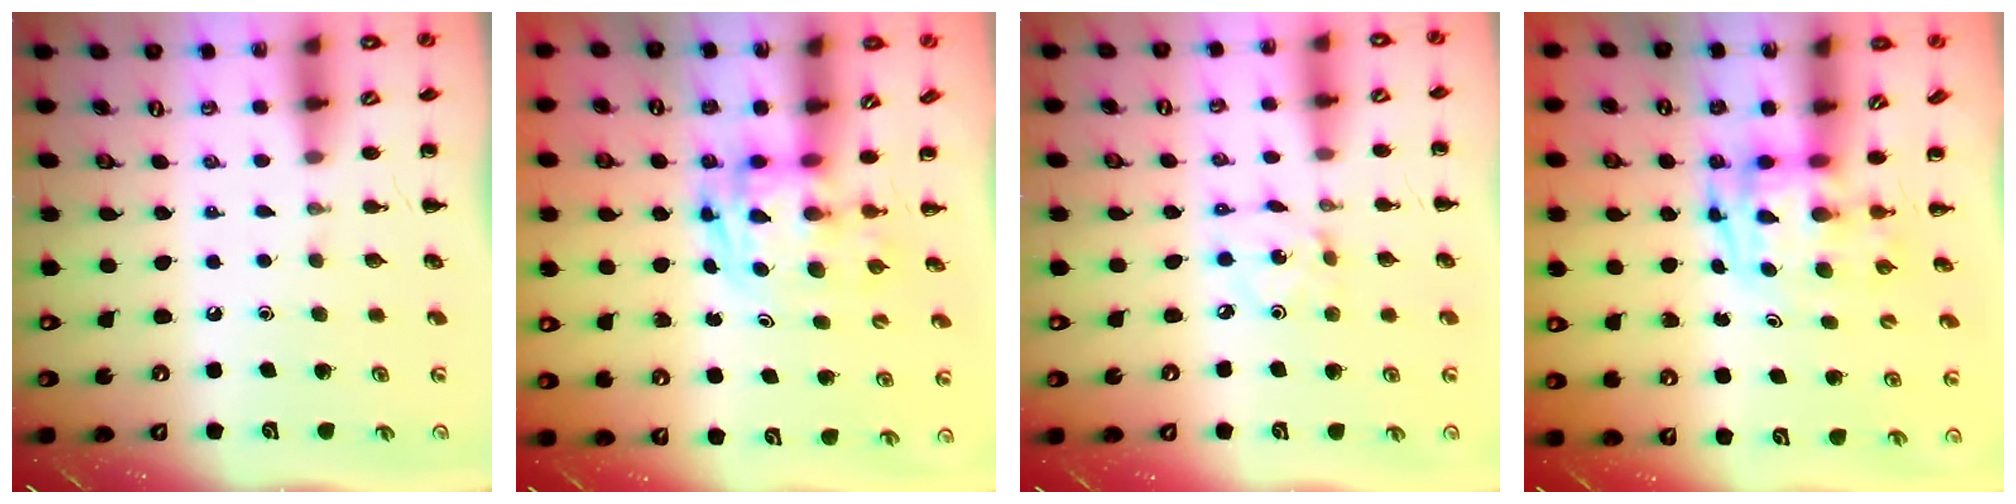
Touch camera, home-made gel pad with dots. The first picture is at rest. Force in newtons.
{"total": 2.8, "press": 2.7, "slide": 0.5}
{"total": 2.2, "press": 2.2, "slide": 0.4}
{"total": 3.3, "press": 3.2, "slide": 0.6}